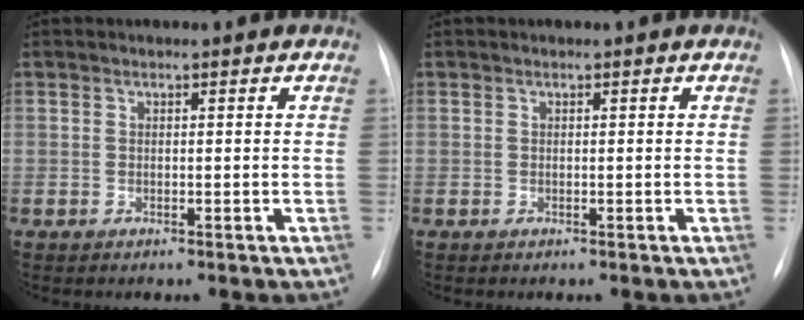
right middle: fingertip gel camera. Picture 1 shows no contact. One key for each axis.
{"total": 0.0}